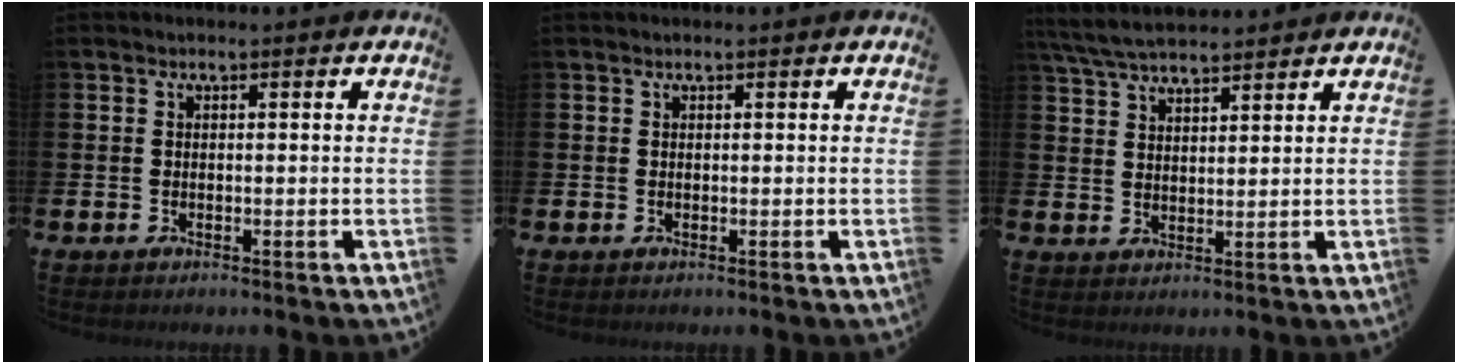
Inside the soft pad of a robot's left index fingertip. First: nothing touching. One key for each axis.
{"total": 0.0}
{"total": 5.3, "fx": 5.0, "fy": 0.8, "fz": 1.5, "tx": -0.047, "ty": -0.017, "tz": 0.092}